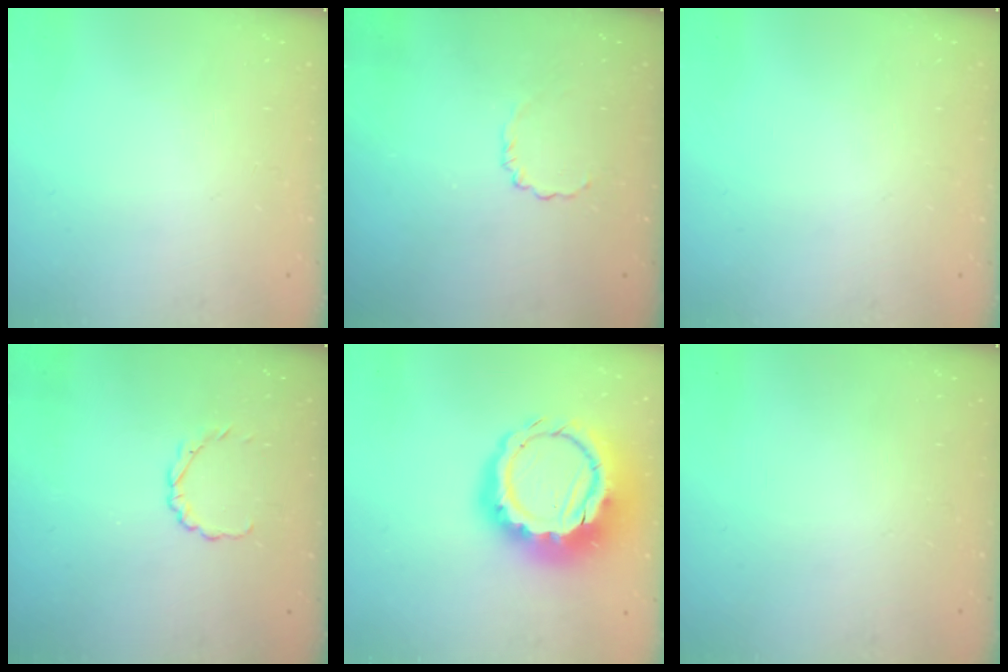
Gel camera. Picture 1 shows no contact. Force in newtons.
{"total": 3.0, "press": 2.8, "slide": 1.0}
{"total": 0.0}
{"total": 2.4, "press": 2.2, "slide": 0.9}
{"total": 17.6, "press": 17.2, "slide": 3.5}
{"total": 0.0}